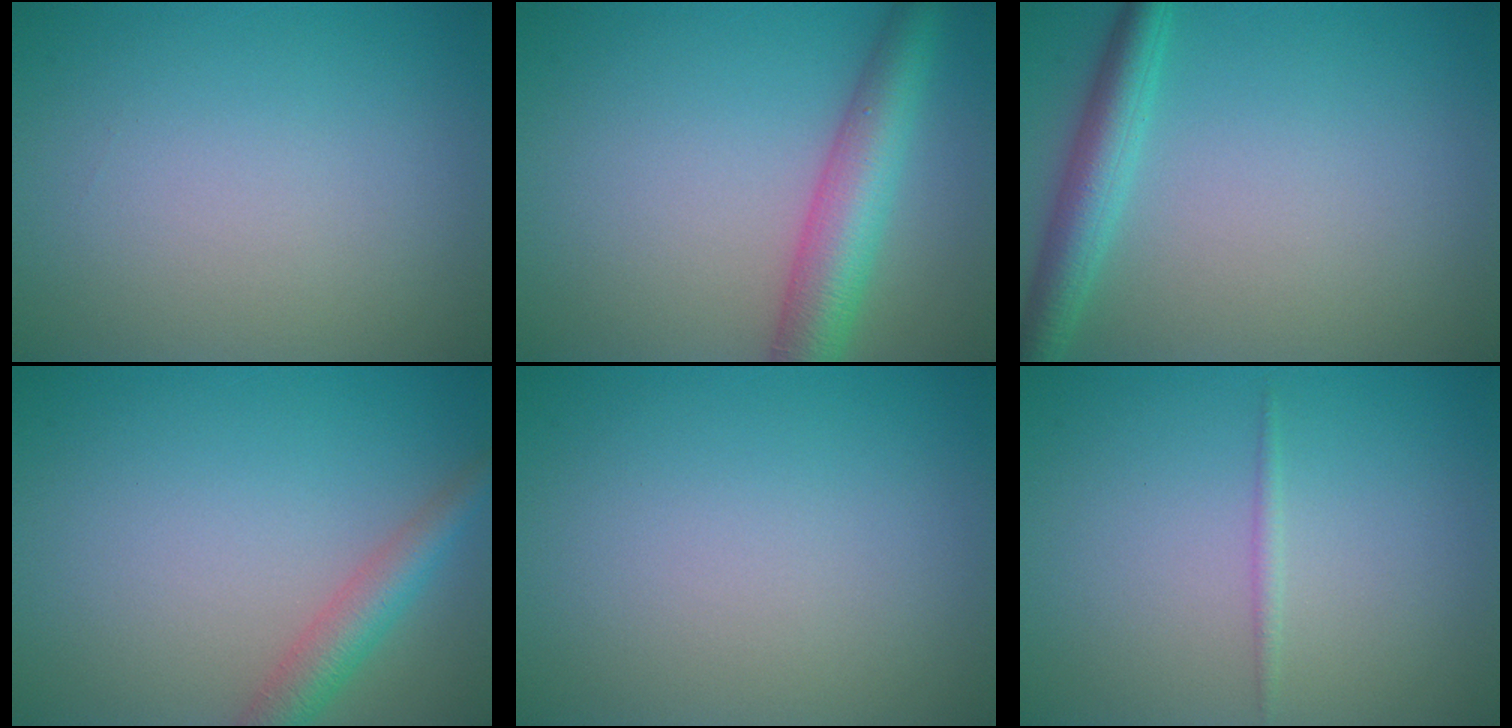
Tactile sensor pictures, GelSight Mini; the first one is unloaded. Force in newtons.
{"total": 5.7, "press": 5.7, "slide": 0.2}
{"total": 3.6, "press": 3.6, "slide": 0.1}
{"total": 3.3, "press": 3.3, "slide": 0.1}
{"total": 0.0}
{"total": 0.7, "press": 0.7, "slide": 0.0}